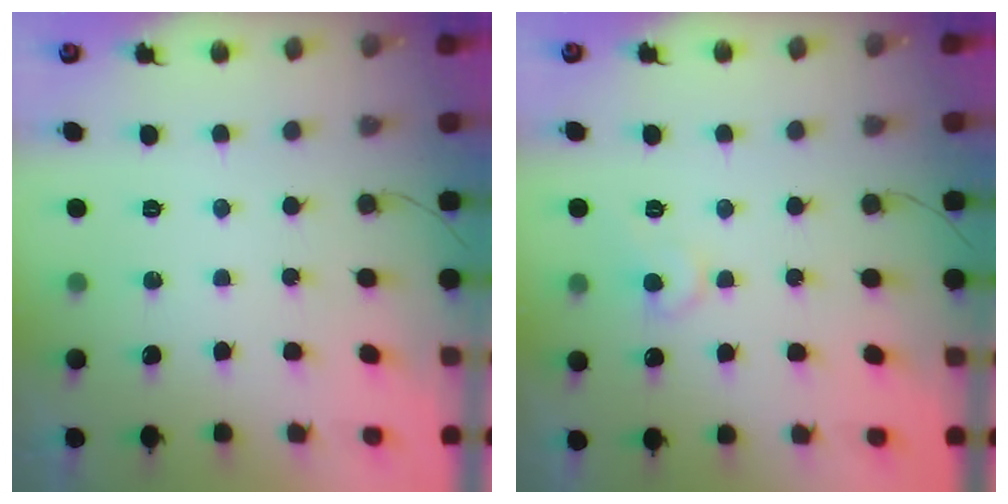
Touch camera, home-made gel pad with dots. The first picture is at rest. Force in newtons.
{"total": 7.0, "press": 7.0, "slide": 0.7}